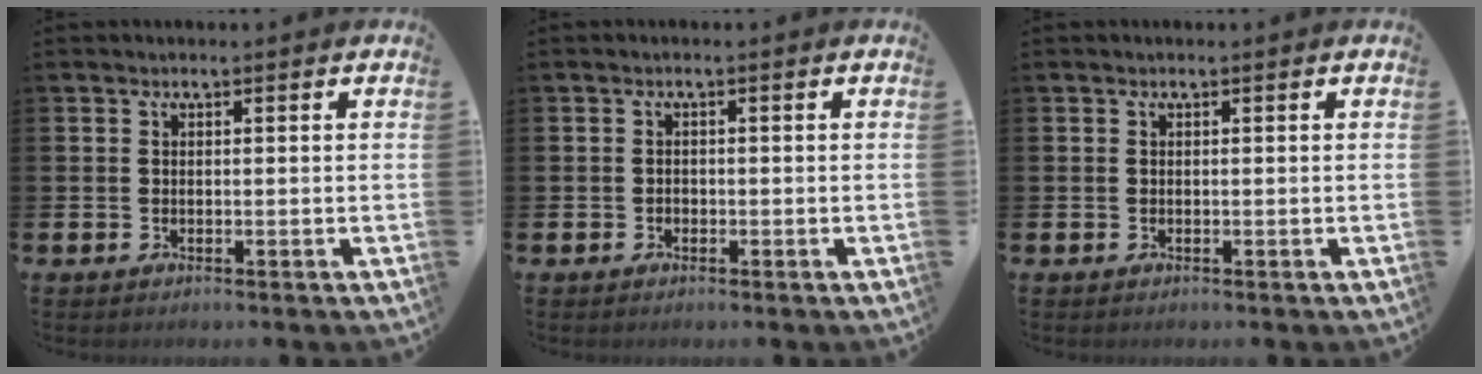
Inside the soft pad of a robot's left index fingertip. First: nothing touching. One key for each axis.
{"total": 0.8, "fx": -0.4, "fy": 0.6, "fz": 0.1, "tx": -0.004, "ty": 0.003, "tz": -0.010}
{"total": 0.0}